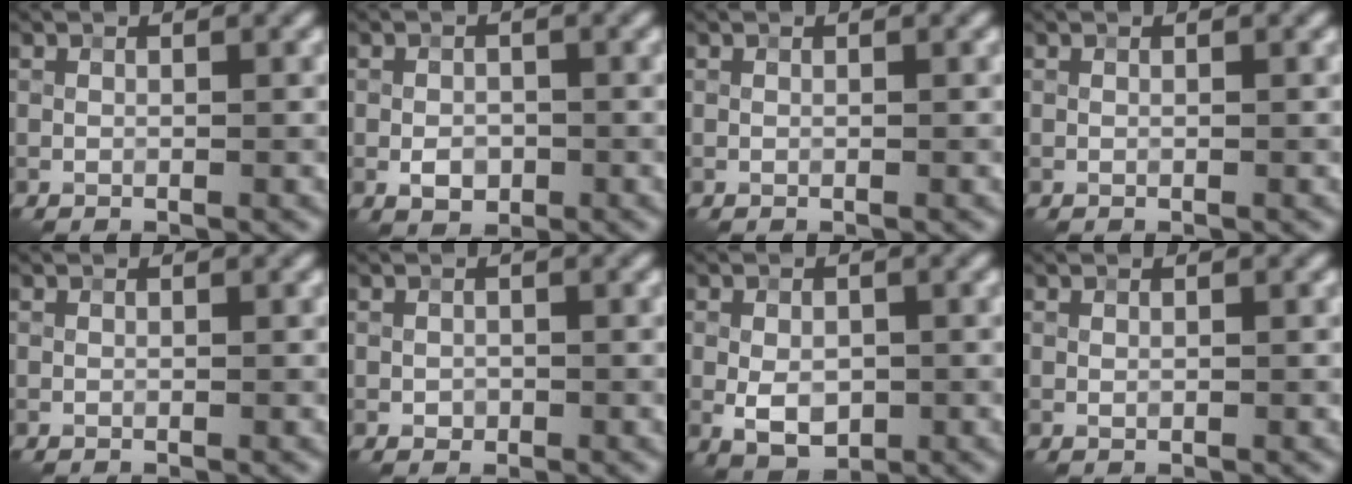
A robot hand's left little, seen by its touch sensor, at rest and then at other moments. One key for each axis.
{"total": 2.1, "fx": -0.6, "fy": 1.5, "fz": 1.3, "tx": -0.021, "ty": -0.001, "tz": -0.013}
{"total": 0.0}
{"total": 0.0}
{"total": 0.0}
{"total": 0.7, "fx": -0.2, "fy": 0.7, "fz": 0.2, "tx": 0.000, "ty": -0.004, "tz": -0.005}
{"total": 3.5, "fx": -0.7, "fy": 2.3, "fz": 2.6, "tx": -0.047, "ty": -0.003, "tz": -0.013}
{"total": 0.0}